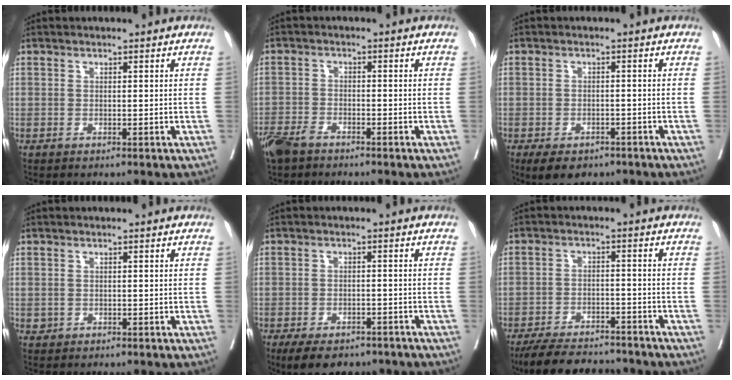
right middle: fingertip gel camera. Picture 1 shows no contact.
{"total": 4.9, "force": [-4.0, 1.8, 2.3], "torque": [-0.045, -0.006, -0.076]}
{"total": 7.7, "force": [-5.6, 3.9, 3.4], "torque": [-0.041, -0.001, -0.078]}
{"total": 0.6, "force": [-0.1, 0.5, 0.1], "torque": [0.001, 0.002, 0.000]}
{"total": 9.4, "force": [-7.3, 4.1, 4.2], "torque": [-0.053, -0.001, -0.103]}
{"total": 12.3, "force": [-11.1, 3.0, 4.3], "torque": [-0.067, 0.000, -0.163]}